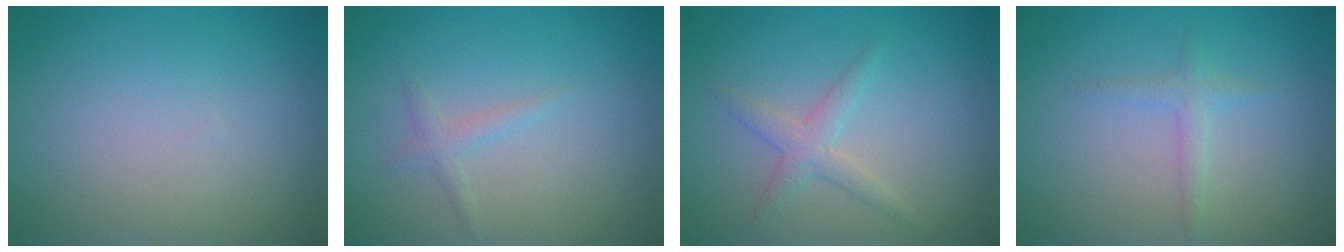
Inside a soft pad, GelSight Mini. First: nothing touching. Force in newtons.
{"total": 1.1, "press": 1.1, "slide": 0.1}
{"total": 2.1, "press": 2.1, "slide": 0.0}
{"total": 1.3, "press": 1.3, "slide": 0.0}